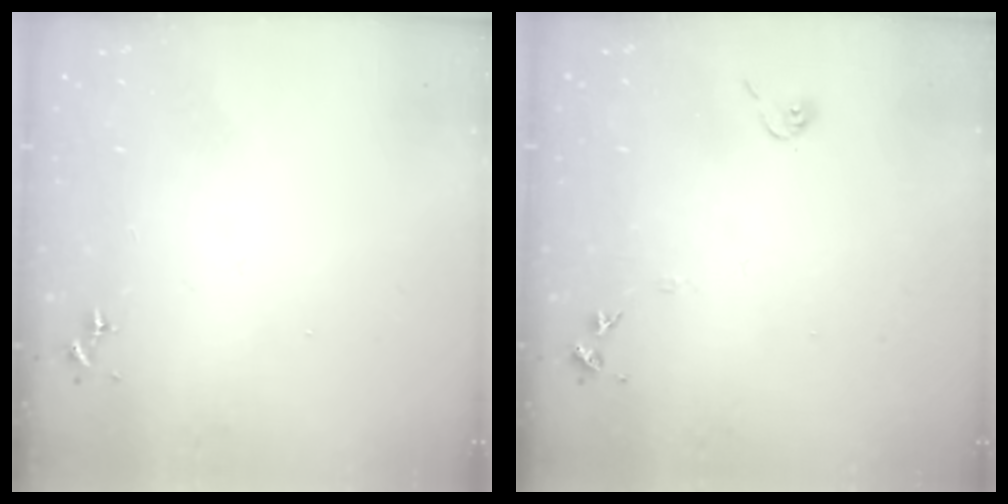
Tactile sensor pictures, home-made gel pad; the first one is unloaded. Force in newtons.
{"total": 6.8, "press": 6.8, "slide": 0.6}